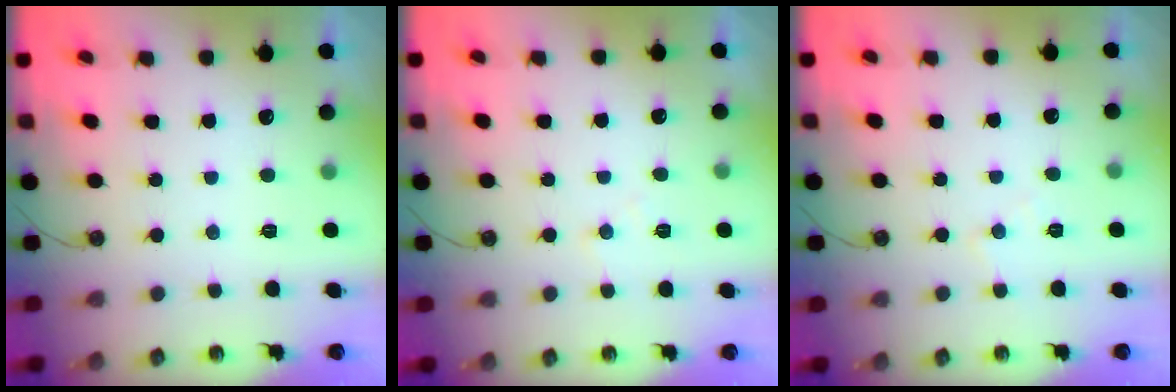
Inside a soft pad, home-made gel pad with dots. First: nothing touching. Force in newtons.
{"total": 6.9, "press": 6.8, "slide": 1.0}
{"total": 5.6, "press": 5.5, "slide": 0.6}